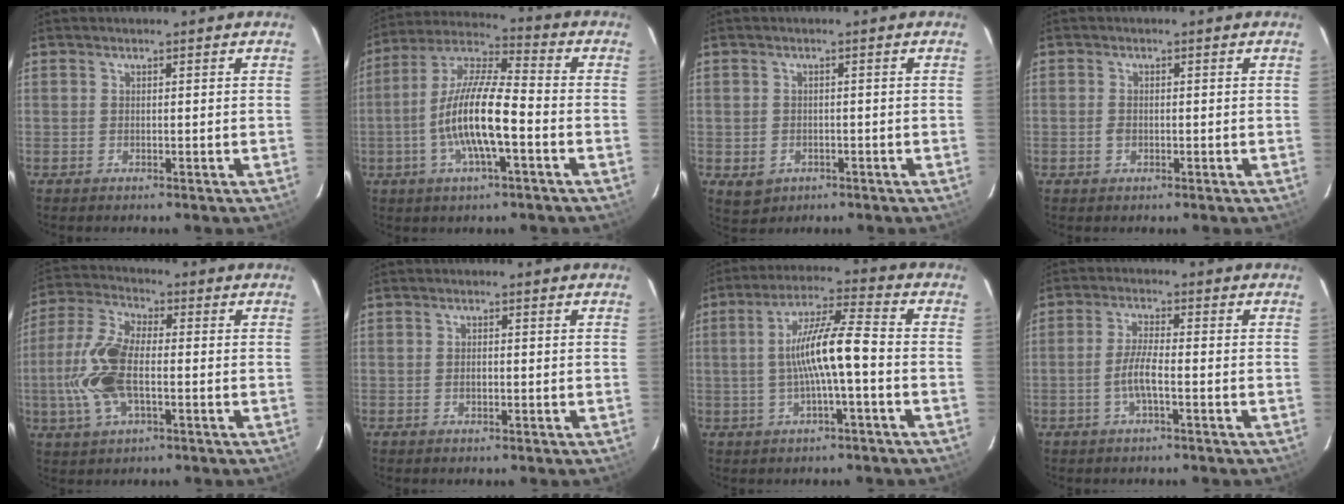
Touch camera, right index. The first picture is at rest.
{"total": 13.9, "force": [-3.8, 3.0, 13.0], "torque": [-0.256, -0.001, -0.075]}
{"total": 3.9, "force": [-1.3, 3.3, 1.5], "torque": [-0.035, -0.002, -0.009]}
{"total": 1.7, "force": [-0.5, 1.2, 1.1], "torque": [-0.025, 0.002, -0.009]}
{"total": 13.1, "force": [-2.2, 6.1, 11.4], "torque": [-0.256, 0.007, -0.048]}
{"total": 1.2, "force": [-0.3, 0.7, 0.9], "torque": [-0.017, 0.000, -0.006]}
{"total": 9.9, "force": [-1.7, 0.7, 9.8], "torque": [-0.184, 0.016, -0.027]}
{"total": 4.5, "force": [-1.8, 0.6, 4.1], "torque": [-0.086, 0.001, -0.034]}